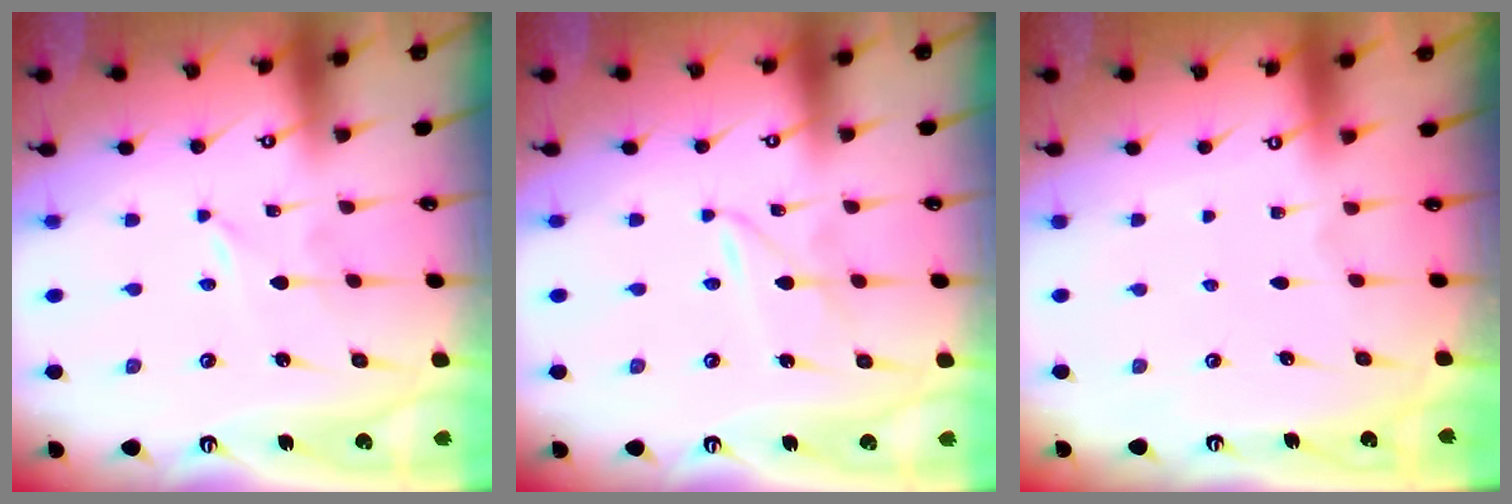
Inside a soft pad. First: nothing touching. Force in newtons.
{"total": 2.2, "press": 2.2, "slide": 0.2}
{"total": 0.0}